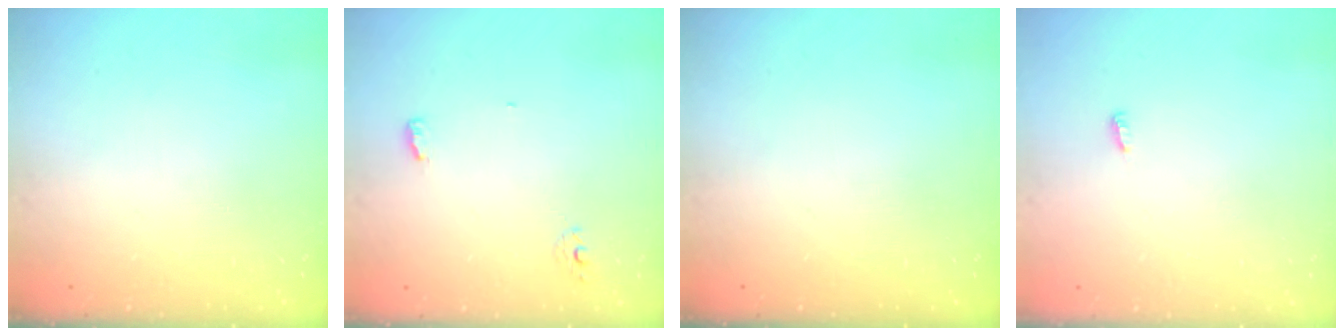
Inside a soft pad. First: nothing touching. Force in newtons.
{"total": 5.2, "press": 4.4, "slide": 2.7}
{"total": 0.0}
{"total": 3.6, "press": 3.4, "slide": 1.0}